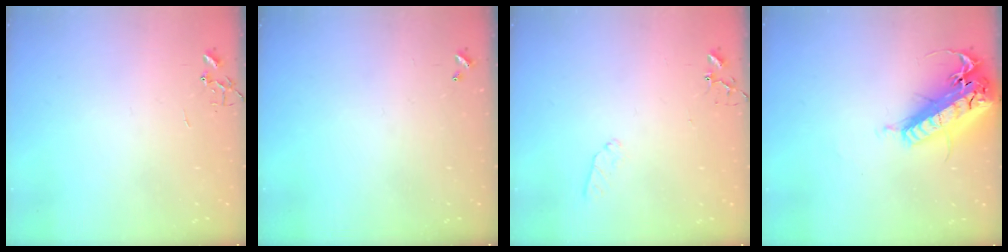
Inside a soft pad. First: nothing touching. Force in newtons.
{"total": 0.0}
{"total": 6.6, "press": 6.5, "slide": 0.6}
{"total": 26.2, "press": 25.6, "slide": 5.5}